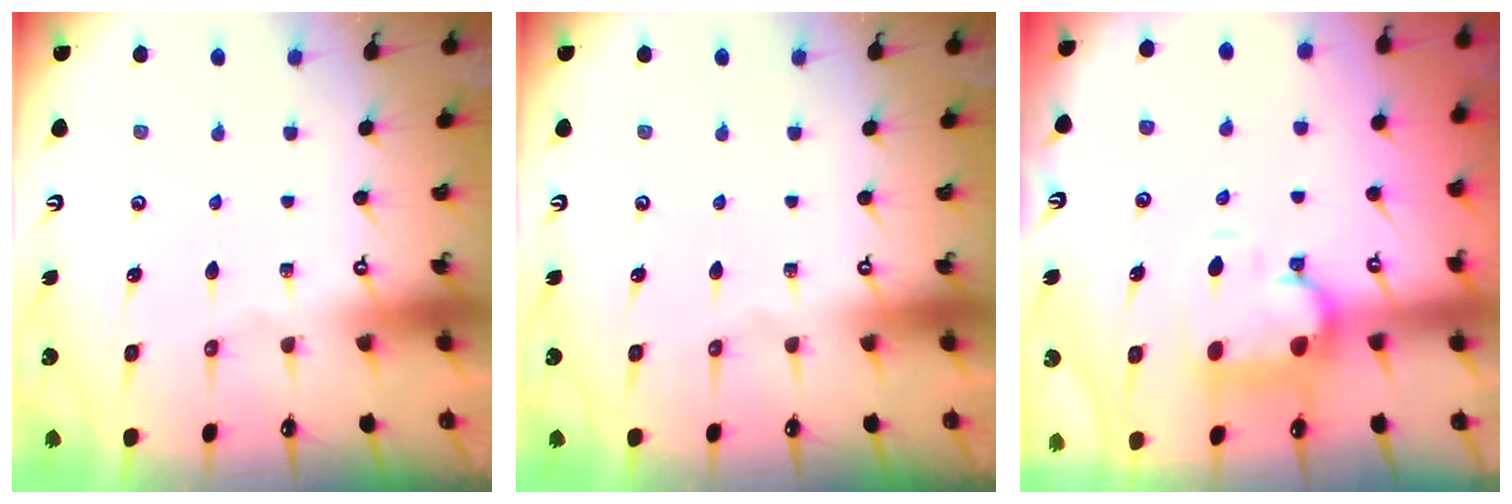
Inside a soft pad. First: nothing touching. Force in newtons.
{"total": 0.0}
{"total": 2.8, "press": 2.5, "slide": 1.4}